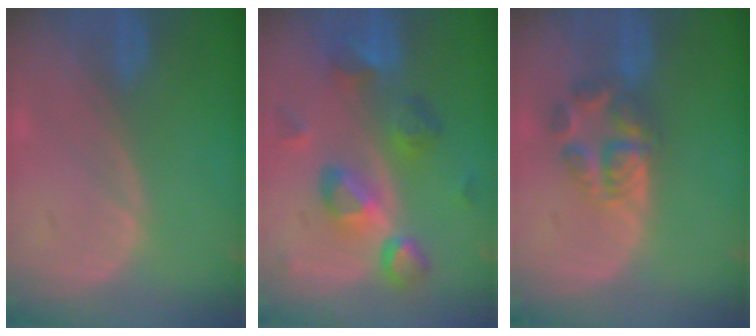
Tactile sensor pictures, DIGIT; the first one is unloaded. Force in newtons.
{"total": 8.9, "press": 8.5, "slide": 2.7}
{"total": 5.6, "press": 5.5, "slide": 1.0}